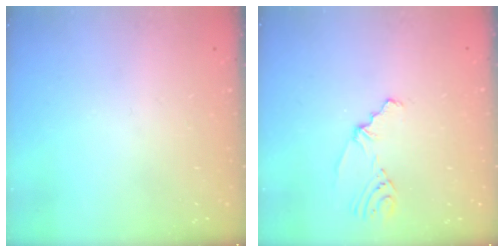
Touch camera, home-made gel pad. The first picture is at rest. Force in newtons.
{"total": 4.0, "press": 1.9, "slide": 3.5}